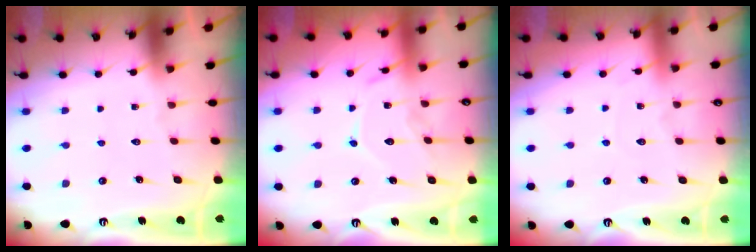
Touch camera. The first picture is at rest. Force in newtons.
{"total": 10.3, "press": 10.3, "slide": 0.3}
{"total": 2.7, "press": 2.7, "slide": 0.3}